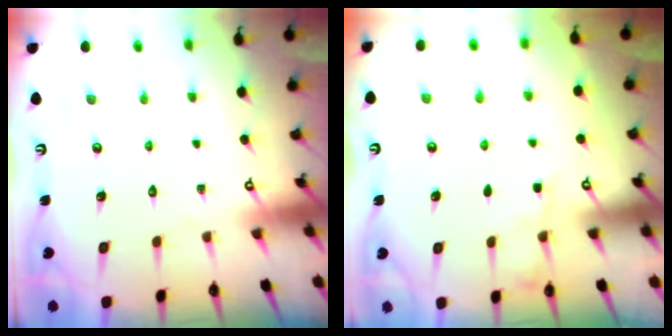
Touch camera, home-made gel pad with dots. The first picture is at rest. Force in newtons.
{"total": 2.2, "press": 2.2, "slide": 0.3}